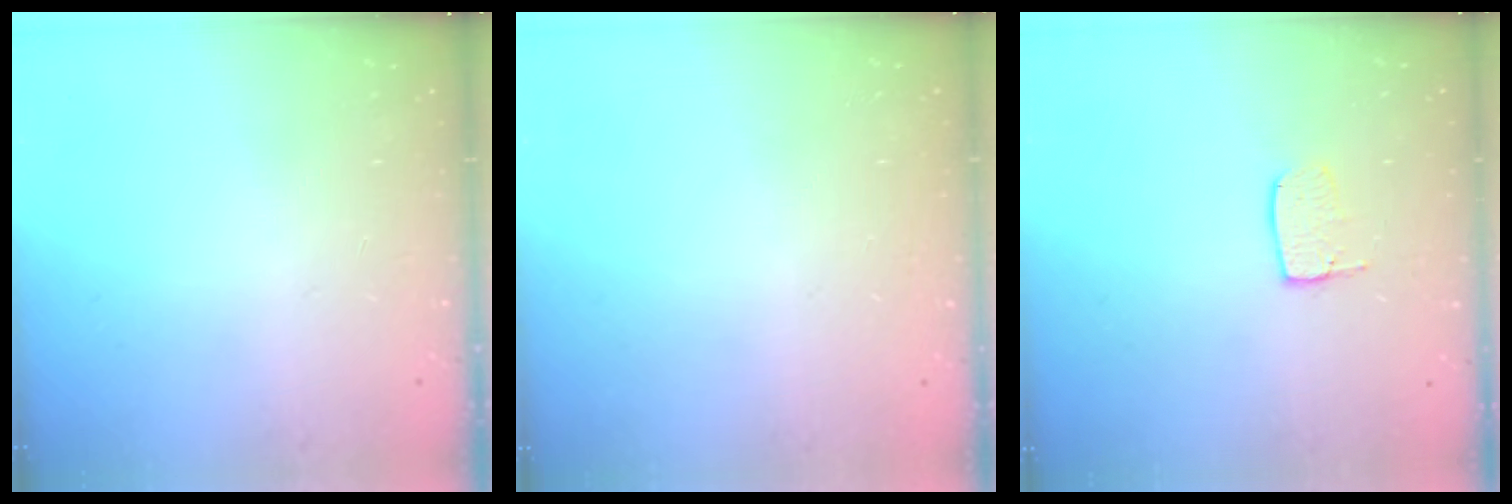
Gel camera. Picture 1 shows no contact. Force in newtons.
{"total": 0.0}
{"total": 5.8, "press": 5.8, "slide": 0.4}